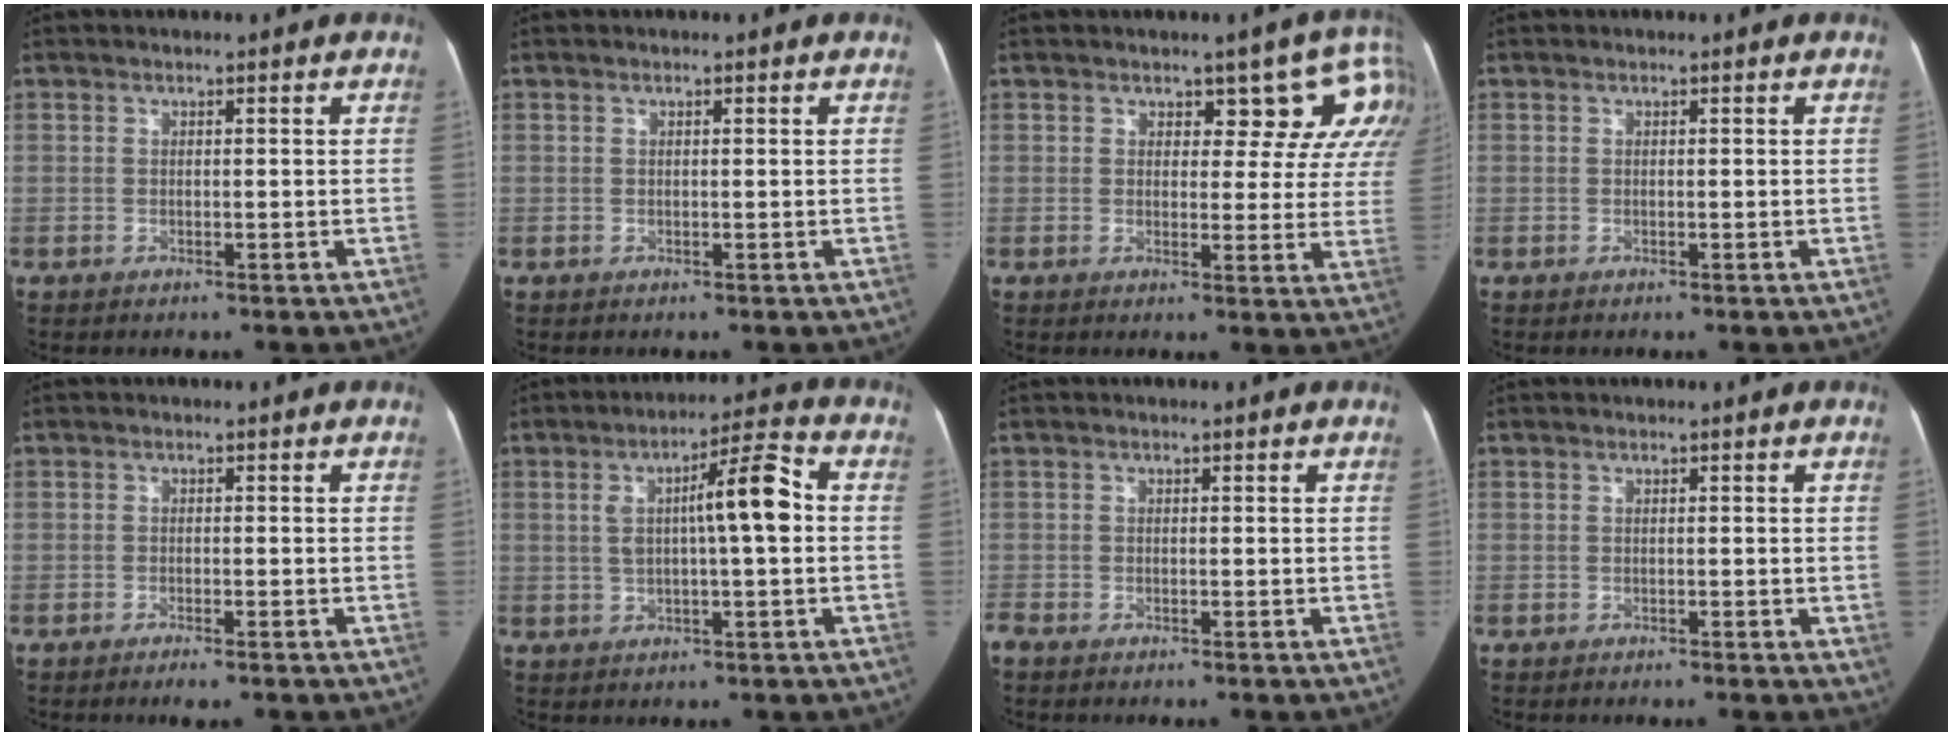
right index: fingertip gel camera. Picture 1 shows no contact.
{"total": 0.0}
{"total": 8.3, "force": [6.4, 4.4, 3.1], "torque": [-0.007, -0.008, 0.042]}
{"total": 0.0}
{"total": 2.0, "force": [-1.4, 0.2, 1.4], "torque": [-0.023, -0.004, -0.020]}
{"total": 9.7, "force": [1.0, 1.5, 9.5], "torque": [-0.156, 0.027, 0.014]}
{"total": 1.2, "force": [-0.9, 0.6, 0.3], "torque": [-0.011, -0.003, -0.018]}
{"total": 1.3, "force": [-0.4, 0.4, 1.2], "torque": [-0.013, -0.003, -0.005]}